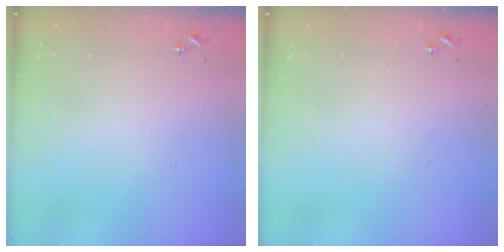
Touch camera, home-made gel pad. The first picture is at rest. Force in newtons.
{"total": 0.0}